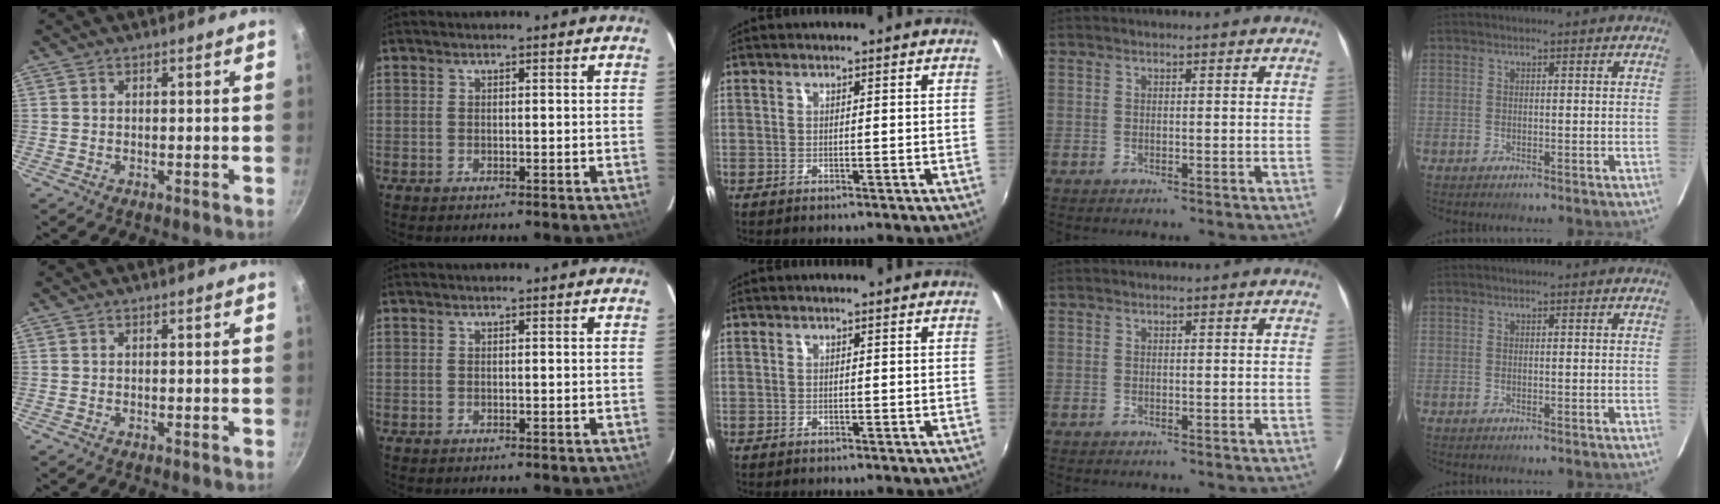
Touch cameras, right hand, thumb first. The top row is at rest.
{}